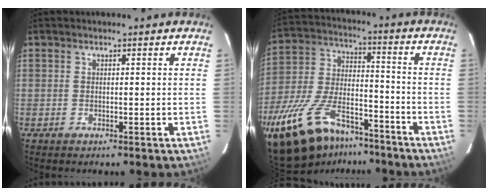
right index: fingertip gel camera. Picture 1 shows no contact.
{"total": 24.4, "force": [-17.3, 10.7, 13.4], "torque": [-0.292, -0.021, -0.285]}